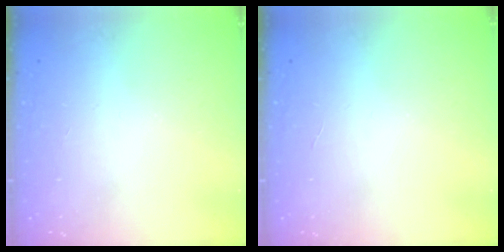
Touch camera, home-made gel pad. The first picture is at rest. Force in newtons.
{"total": 0.0}